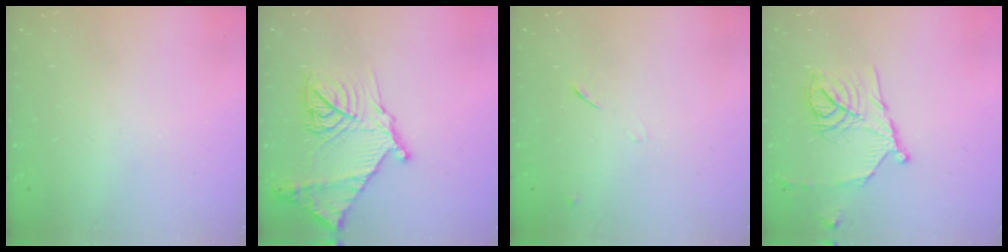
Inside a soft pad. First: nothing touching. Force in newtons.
{"total": 20.3, "press": 20.3, "slide": 1.7}
{"total": 6.2, "press": 6.2, "slide": 0.6}
{"total": 15.4, "press": 15.3, "slide": 1.5}